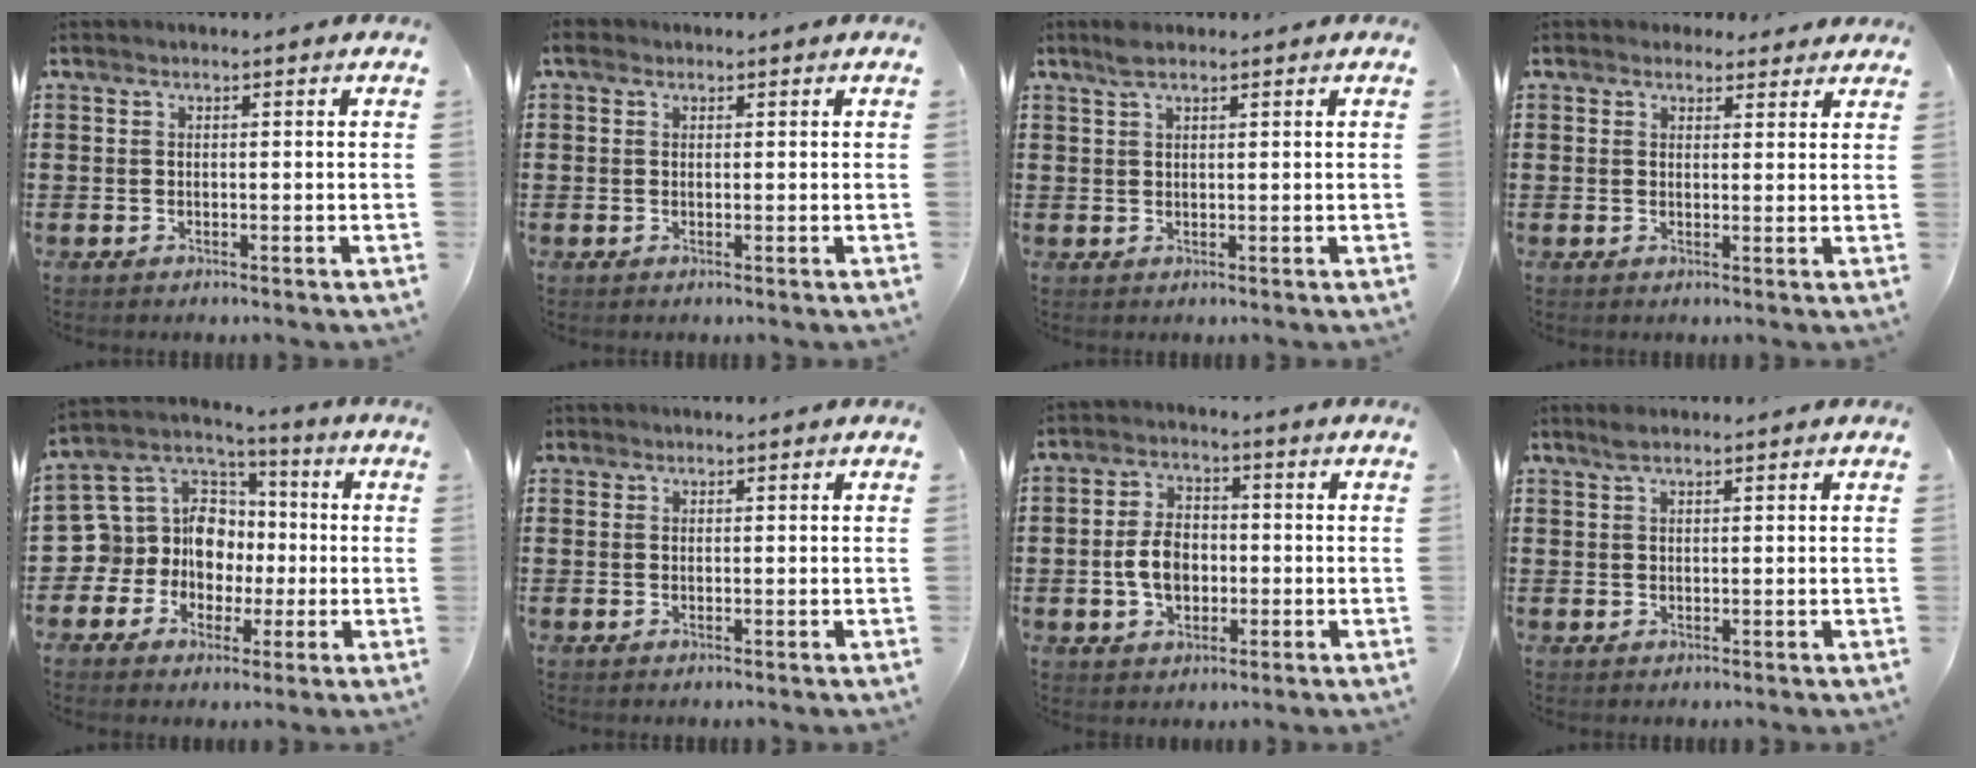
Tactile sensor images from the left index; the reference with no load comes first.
{"total": 1.3, "force": [0.5, 1.0, 0.7], "torque": [-0.017, 0.008, 0.008]}
{"total": 2.5, "force": [1.8, 0.7, 1.6], "torque": [-0.035, 0.004, 0.032]}
{"total": 2.6, "force": [2.2, 1.4, 0.3], "torque": [-0.005, 0.001, 0.040]}
{"total": 11.0, "force": [-1.1, 10.4, 3.4], "torque": [-0.110, 0.000, -0.018]}
{"total": 0.7, "force": [0.5, 0.5, 0.1], "torque": [-0.003, 0.003, 0.009]}
{"total": 6.0, "force": [-0.9, 3.9, 4.5], "torque": [-0.098, 0.000, -0.024]}
{"total": 1.9, "force": [1.4, 0.5, 1.1], "torque": [-0.024, 0.003, 0.026]}